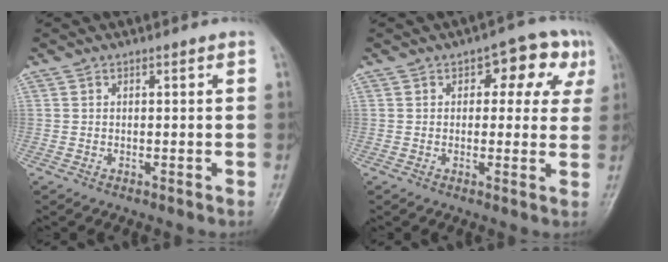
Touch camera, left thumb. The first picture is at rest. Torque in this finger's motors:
{"motor_torque": [0.15, 0.20, 0.20, 0.10, 0.08]}